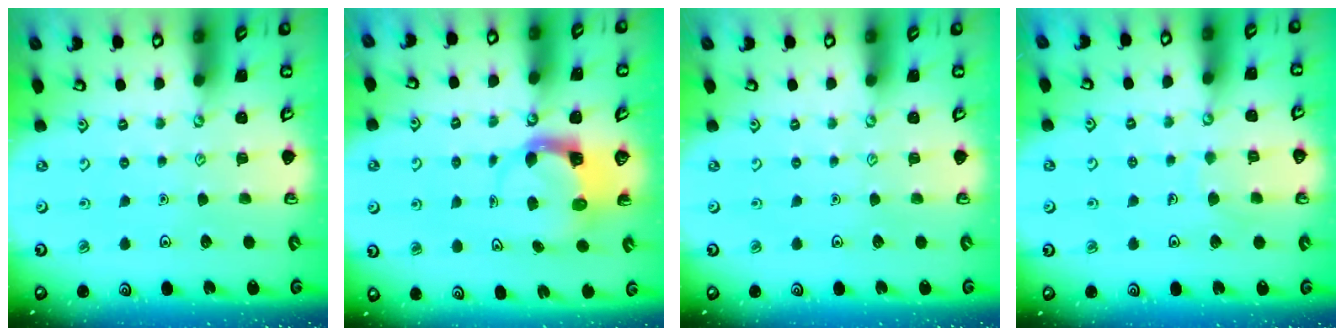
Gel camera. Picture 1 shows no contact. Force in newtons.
{"total": 3.8, "press": 3.7, "slide": 0.5}
{"total": 0.0}
{"total": 4.8, "press": 4.8, "slide": 0.4}